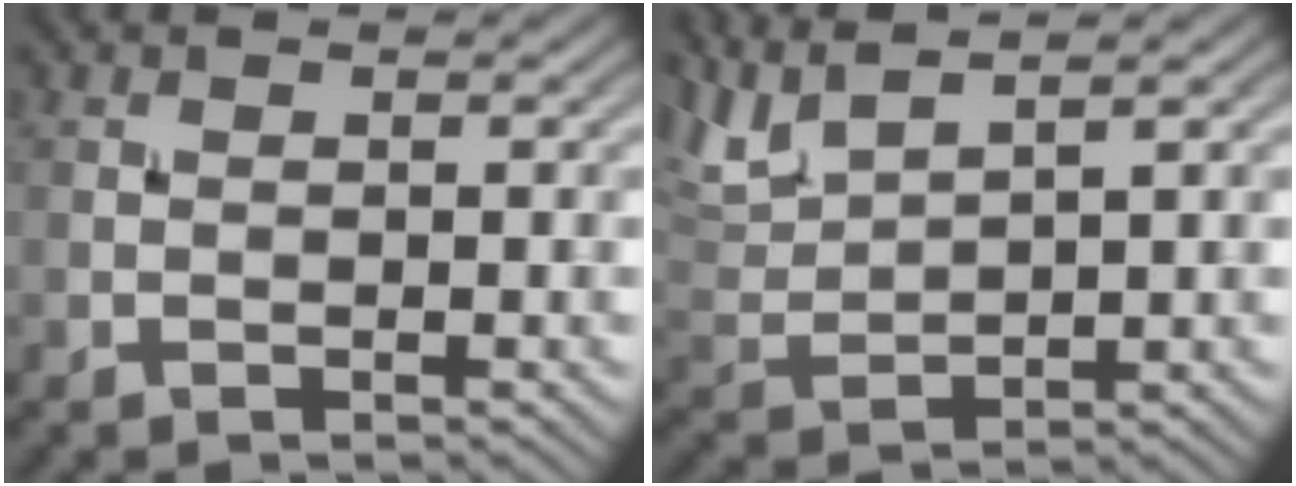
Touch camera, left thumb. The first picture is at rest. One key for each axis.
{"total": 5.6, "fx": 4.3, "fy": 1.1, "fz": 3.4, "tx": -0.090, "ty": 0.013, "tz": 0.093}